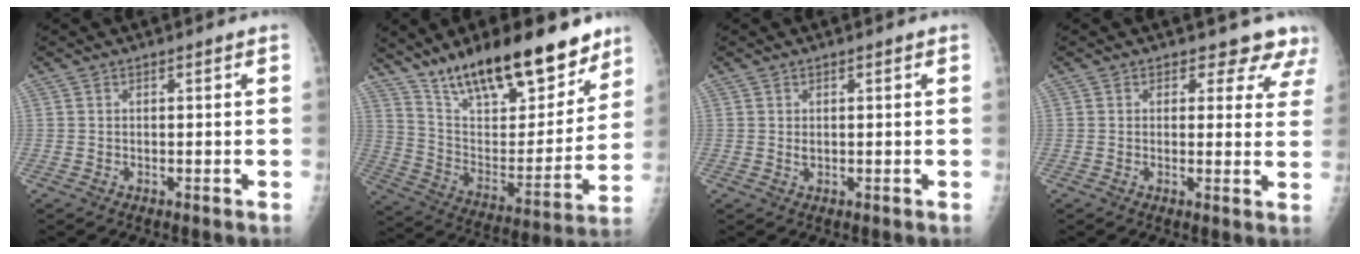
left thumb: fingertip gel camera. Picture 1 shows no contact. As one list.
[{"total": 25.1, "force": [18.2, 8.9, 14.8], "torque": [-0.193, -0.077, 0.302]}, {"total": 0.7, "force": [0.2, 0.5, 0.5], "torque": [-0.007, -0.002, 0.007]}, {"total": 6.7, "force": [5.7, 3.4, 0.8], "torque": [0.037, -0.024, 0.038]}]